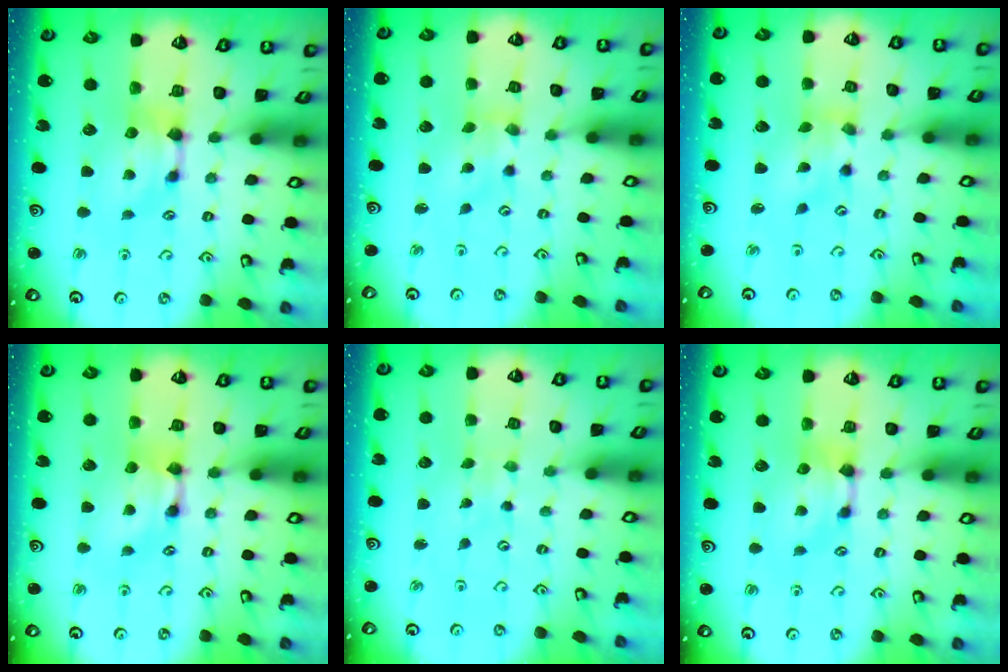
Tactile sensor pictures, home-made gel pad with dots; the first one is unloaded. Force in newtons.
{"total": 1.4, "press": 1.0, "slide": 0.9}
{"total": 1.4, "press": 0.3, "slide": 1.4}
{"total": 1.9, "press": 1.9, "slide": 0.1}
{"total": 6.1, "press": 6.1, "slide": 0.3}
{"total": 0.0}